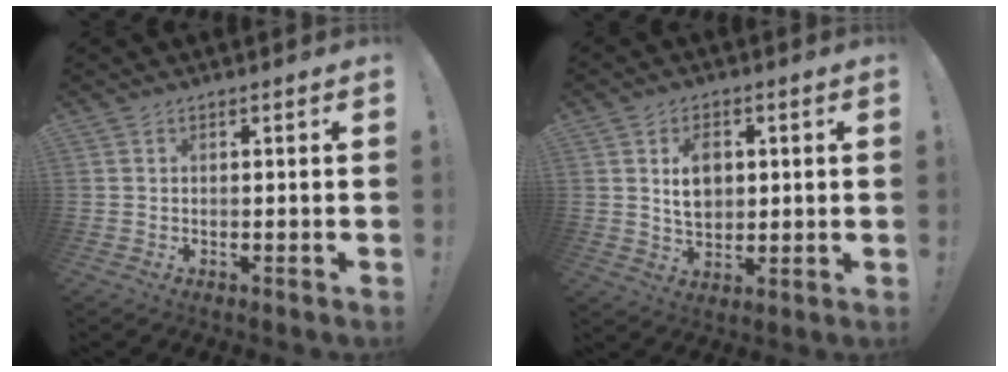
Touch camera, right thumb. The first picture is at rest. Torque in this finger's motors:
{"motor_torque": [-0.07, 0.20, 0.01, 0.04, 0.04]}